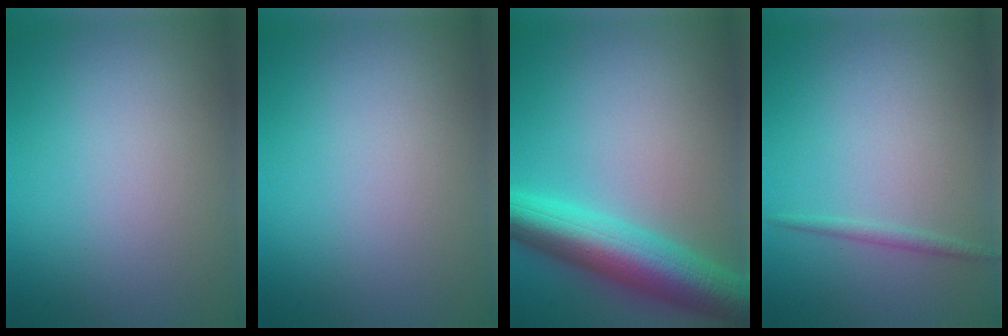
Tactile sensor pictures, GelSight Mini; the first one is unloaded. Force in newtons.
{"total": 0.0}
{"total": 8.9, "press": 8.9, "slide": 0.2}
{"total": 0.9, "press": 0.9, "slide": 0.0}